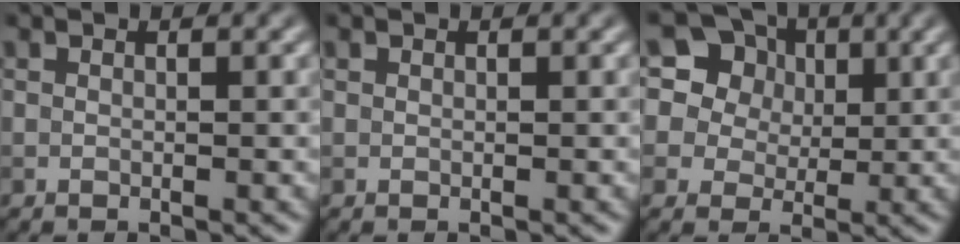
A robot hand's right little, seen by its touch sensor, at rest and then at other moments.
{"total": 0.0}
{"total": 12.4, "force": [6.6, 9.4, 4.8], "torque": [-0.135, 0.043, 0.110]}